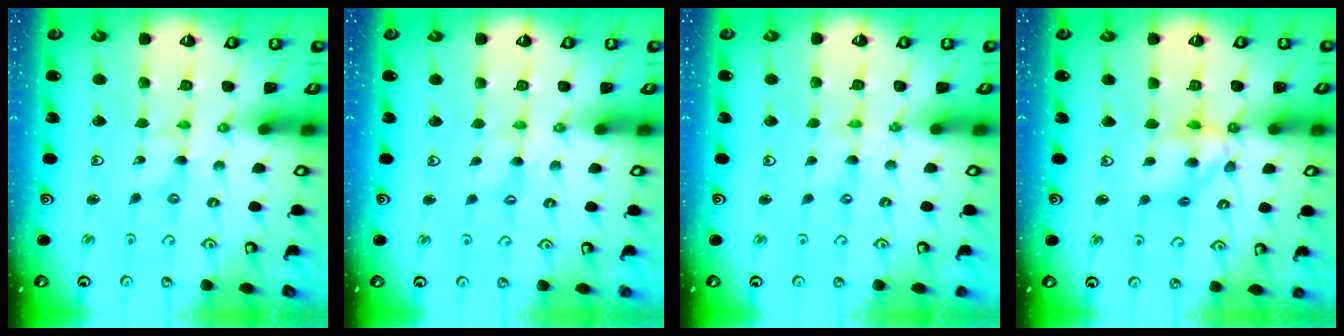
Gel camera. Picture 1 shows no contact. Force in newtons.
{"total": 1.0, "press": 1.0, "slide": 0.2}
{"total": 0.0}
{"total": 11.2, "press": 11.1, "slide": 0.9}